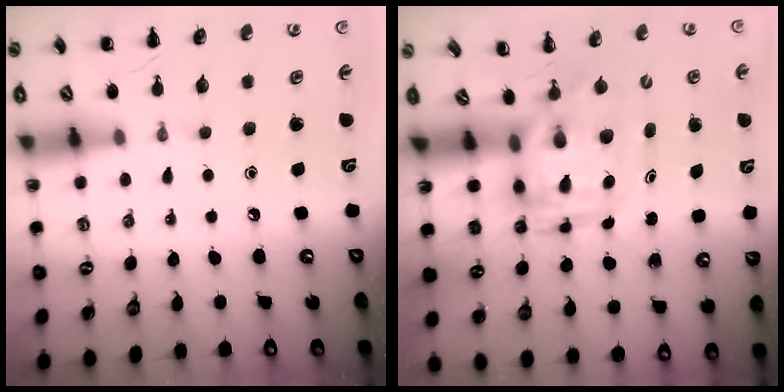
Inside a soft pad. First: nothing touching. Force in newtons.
{"total": 3.9, "press": 3.8, "slide": 0.8}